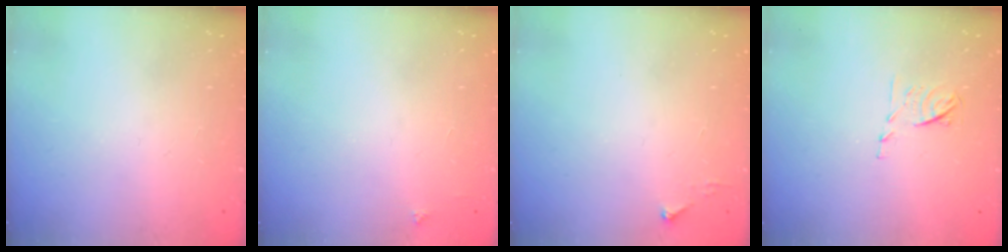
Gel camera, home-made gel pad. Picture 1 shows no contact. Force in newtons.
{"total": 2.1, "press": 2.1, "slide": 0.3}
{"total": 3.1, "press": 3.1, "slide": 0.4}
{"total": 6.6, "press": 6.6, "slide": 0.9}